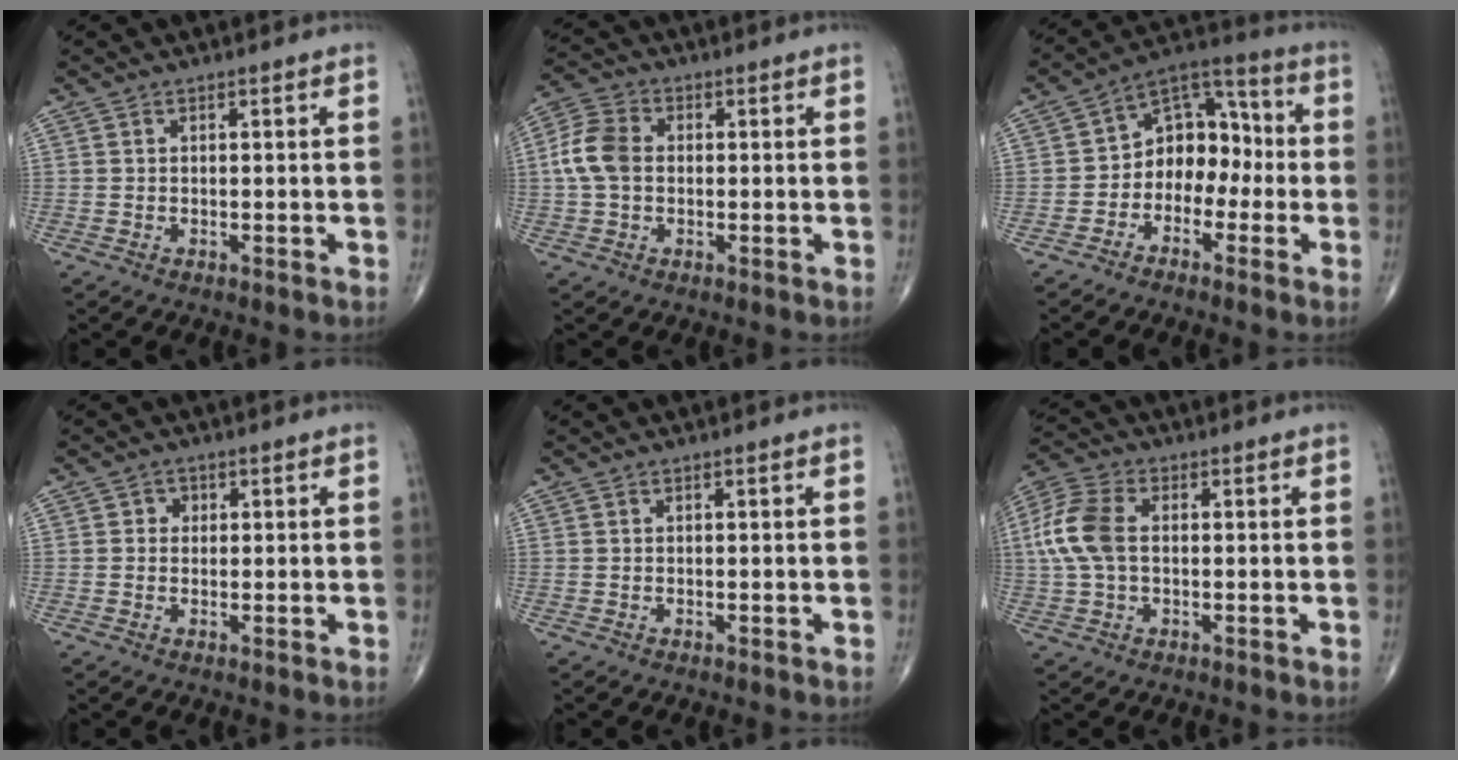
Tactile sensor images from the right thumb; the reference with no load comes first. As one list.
[{"total": 7.4, "force": [0.2, 5.3, 5.1], "torque": [-0.109, 0.017, -0.004]}, {"total": 10.9, "force": [-2.0, 8.0, 7.2], "torque": [-0.069, 0.050, -0.053]}, {"total": 1.7, "force": [0.3, 1.5, 0.5], "torque": [0.004, 0.002, -0.001]}, {"total": 0.0}, {"total": 9.7, "force": [0.6, 6.0, 7.7], "torque": [-0.183, 0.021, 0.009]}]